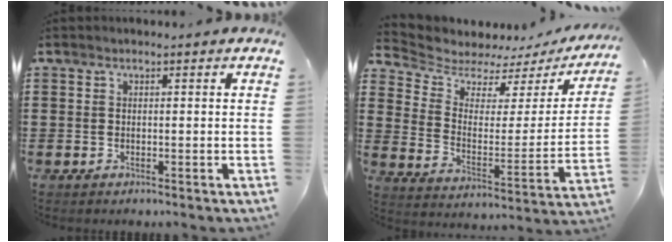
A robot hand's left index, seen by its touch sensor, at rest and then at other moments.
{"total": 4.9, "force": [4.5, 1.8, 1.1], "torque": [-0.054, -0.036, 0.073]}